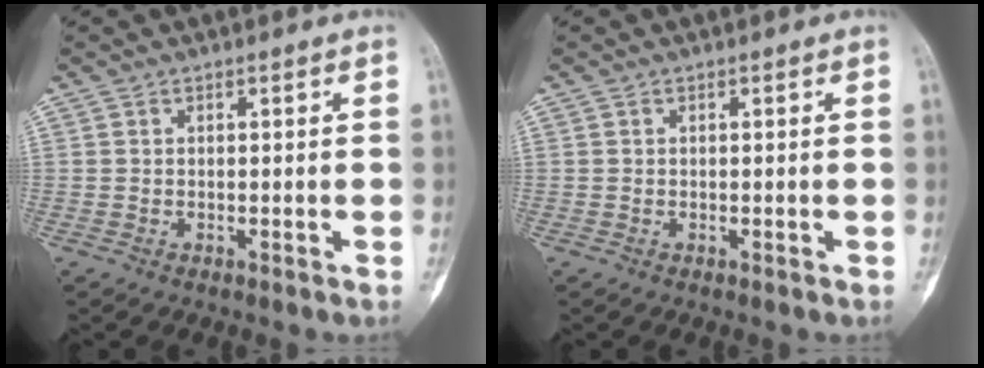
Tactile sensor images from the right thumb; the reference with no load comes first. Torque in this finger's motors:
{"motor_torque": [-0.10, 0.29, 0.25, -0.07, -0.01]}